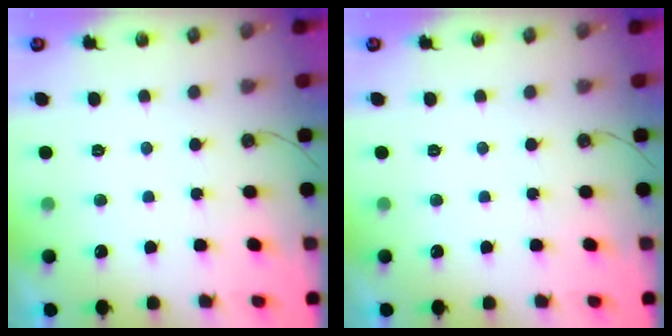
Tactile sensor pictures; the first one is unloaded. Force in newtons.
{"total": 0.0}